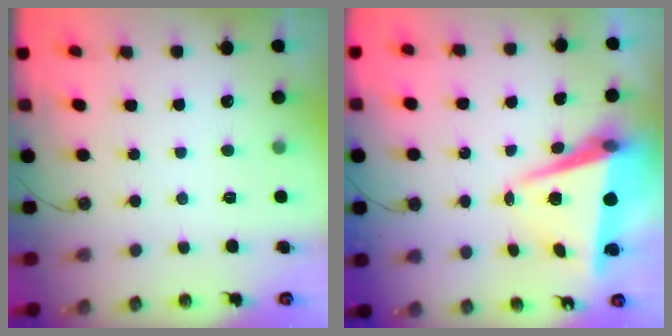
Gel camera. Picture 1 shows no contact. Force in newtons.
{"total": 8.7, "press": 8.3, "slide": 2.5}